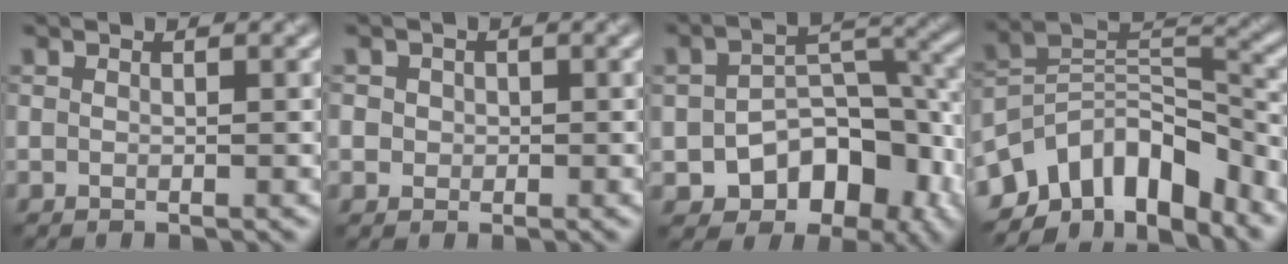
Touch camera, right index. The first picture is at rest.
{"total": 2.0, "force": [0.4, 1.8, 0.6], "torque": [0.004, 0.010, 0.004]}
{"total": 9.7, "force": [-4.5, 6.1, 5.9], "torque": [-0.076, -0.016, -0.061]}
{"total": 9.8, "force": [-6.4, 4.9, 5.5], "torque": [-0.077, 0.009, -0.125]}